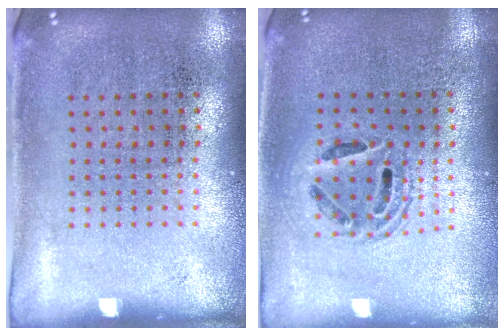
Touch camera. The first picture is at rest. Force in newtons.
{"total": 1.4, "press": 1.2, "slide": 0.6}